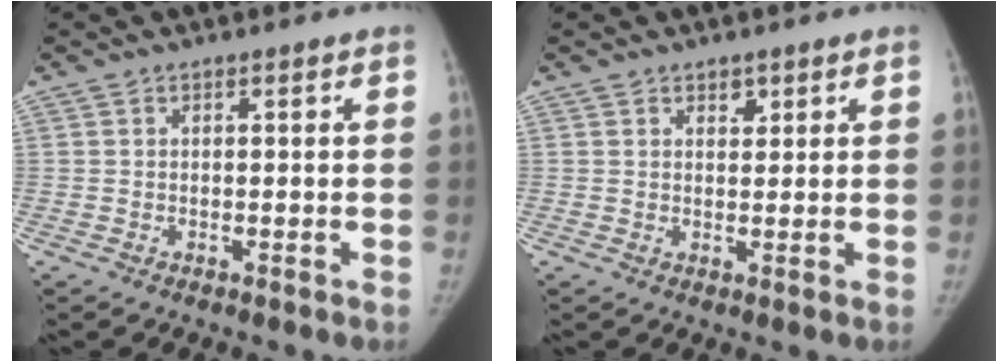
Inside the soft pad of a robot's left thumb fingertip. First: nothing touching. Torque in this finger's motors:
{"motor_torque": [0.12, -0.37, 0.35, -0.53, 0.06]}